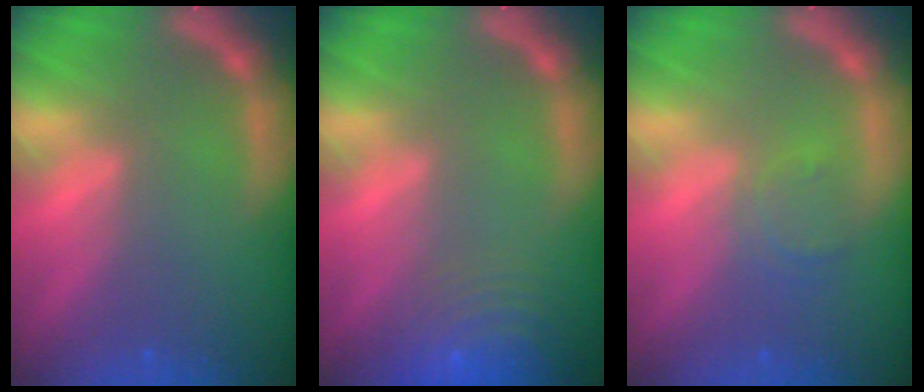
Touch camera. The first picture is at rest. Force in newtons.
{"total": 10.0}
{"total": 2.4}